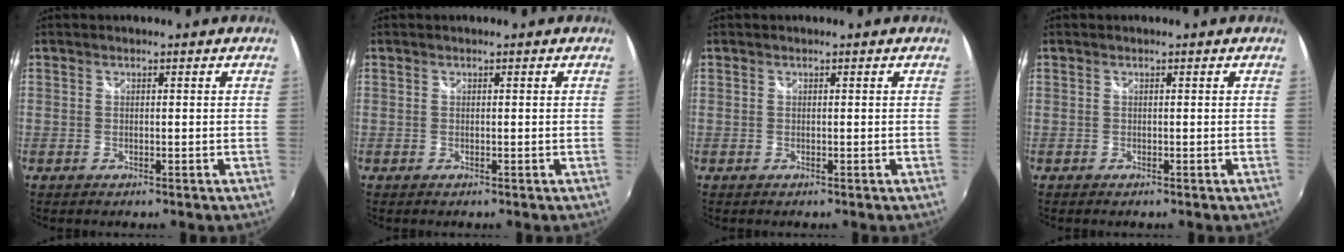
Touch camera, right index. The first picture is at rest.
{"total": 0.0}
{"total": 0.0}
{"total": 0.0}